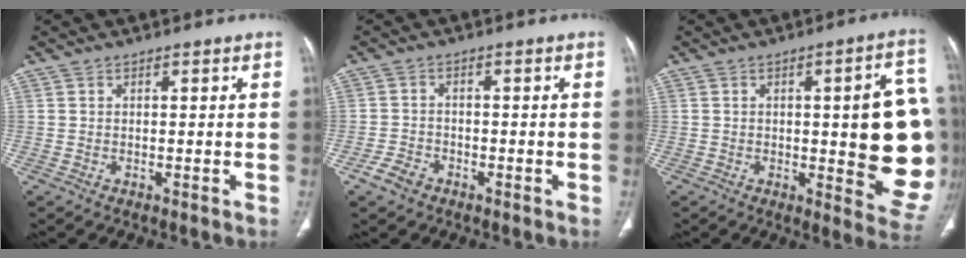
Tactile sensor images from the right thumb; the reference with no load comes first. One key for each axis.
{"total": 3.5, "fx": -2.2, "fy": 2.3, "fz": 1.5, "tx": -0.027, "ty": 0.014, "tz": -0.039}
{"total": 19.0, "fx": -0.4, "fy": 5.2, "fz": 18.3, "tx": -0.191, "ty": 0.000, "tz": 0.001}